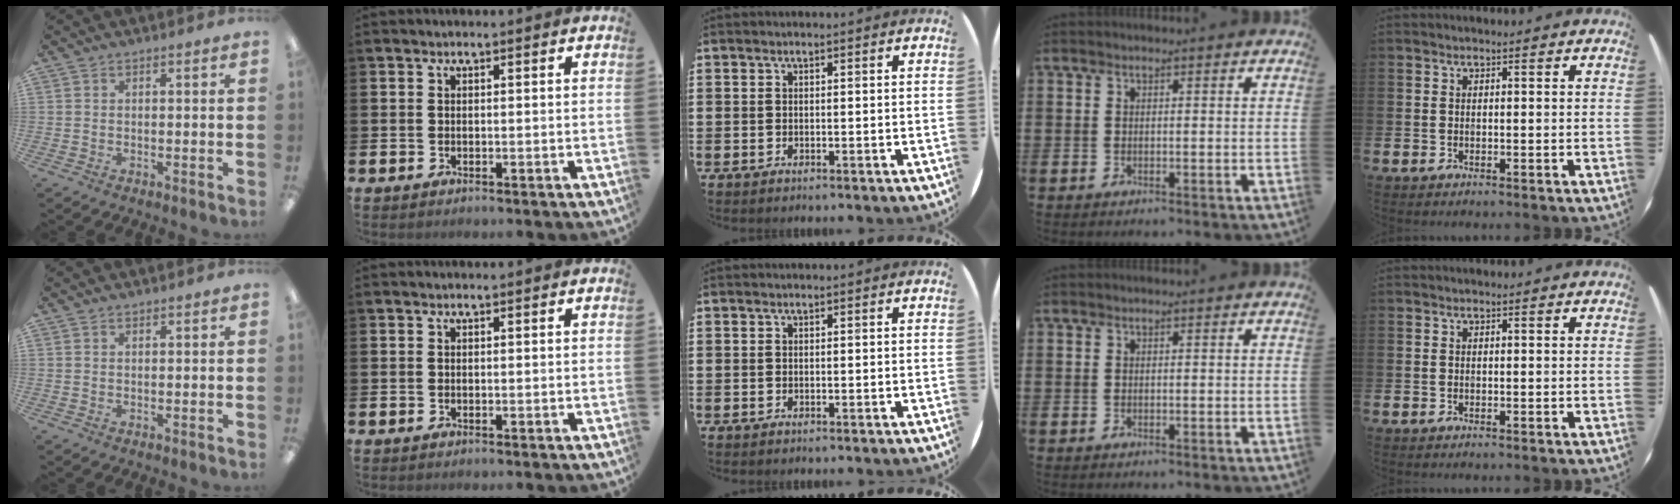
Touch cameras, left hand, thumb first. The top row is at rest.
{"thumb": {"total": 0.6, "force": [0.5, 0.3, 0.3], "torque": [-0.007, 0.002, 0.008]}}